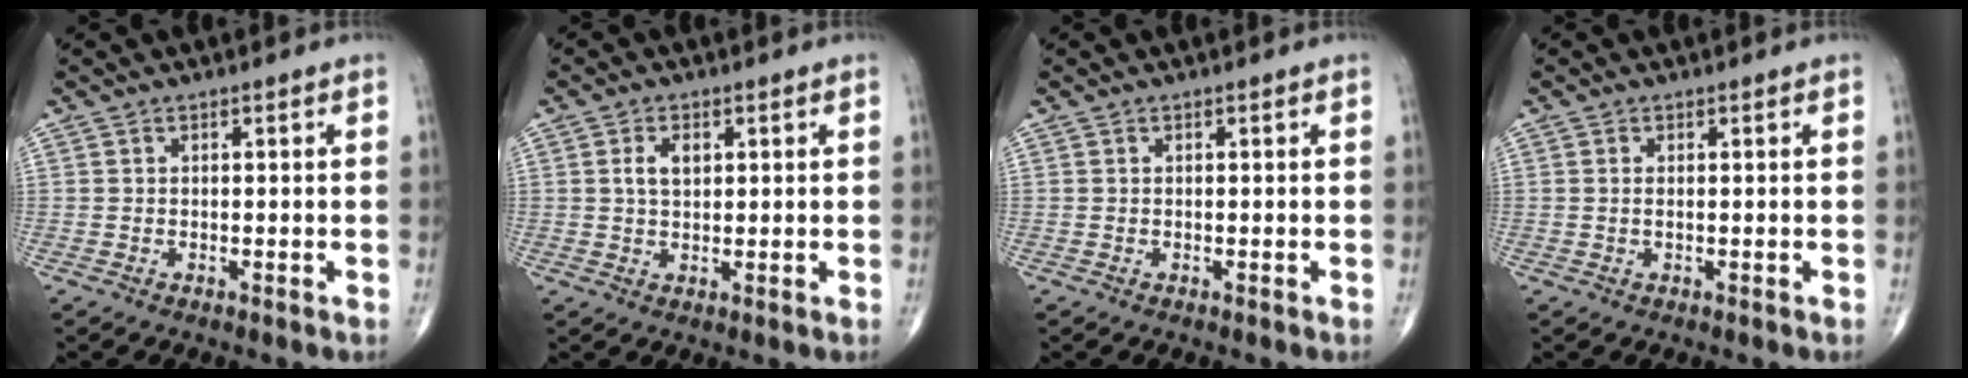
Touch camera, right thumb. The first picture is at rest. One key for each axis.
{"total": 3.5, "fx": 1.0, "fy": 2.0, "fz": 2.7, "tx": -0.044, "ty": 0.000, "tz": 0.019}
{"total": 0.0}
{"total": 0.7, "fx": 0.1, "fy": 0.3, "fz": 0.7, "tx": -0.018, "ty": 0.000, "tz": 0.003}